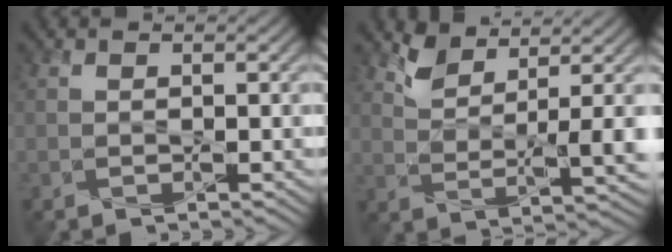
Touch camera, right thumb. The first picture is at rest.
{"total": 5.9, "force": [3.6, 1.9, 4.3], "torque": [-0.088, -0.010, 0.075]}